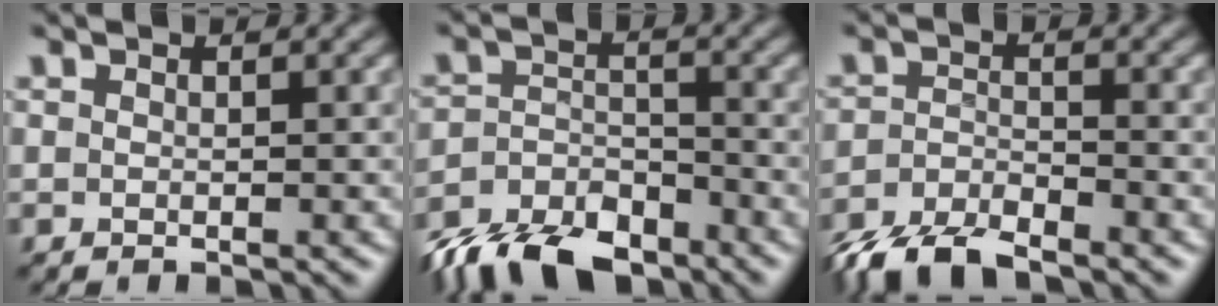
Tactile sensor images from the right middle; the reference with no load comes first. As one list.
[{"total": 9.1, "force": [-7.9, 3.4, 3.1], "torque": [-0.049, -0.017, -0.140]}, {"total": 6.0, "force": [-5.1, 1.6, 2.7], "torque": [-0.050, -0.008, -0.101]}]